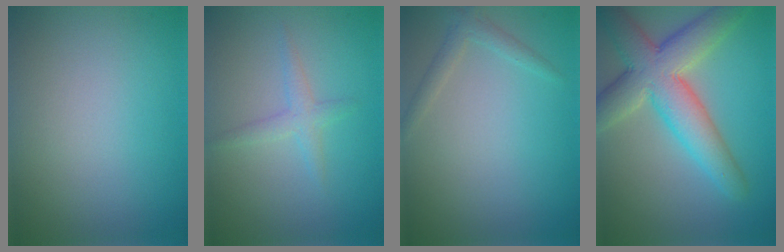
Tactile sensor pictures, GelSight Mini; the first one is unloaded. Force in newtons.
{"total": 1.6, "press": 1.6, "slide": 0.1}
{"total": 1.4, "press": 1.4, "slide": 0.1}
{"total": 8.0, "press": 8.0, "slide": 0.4}